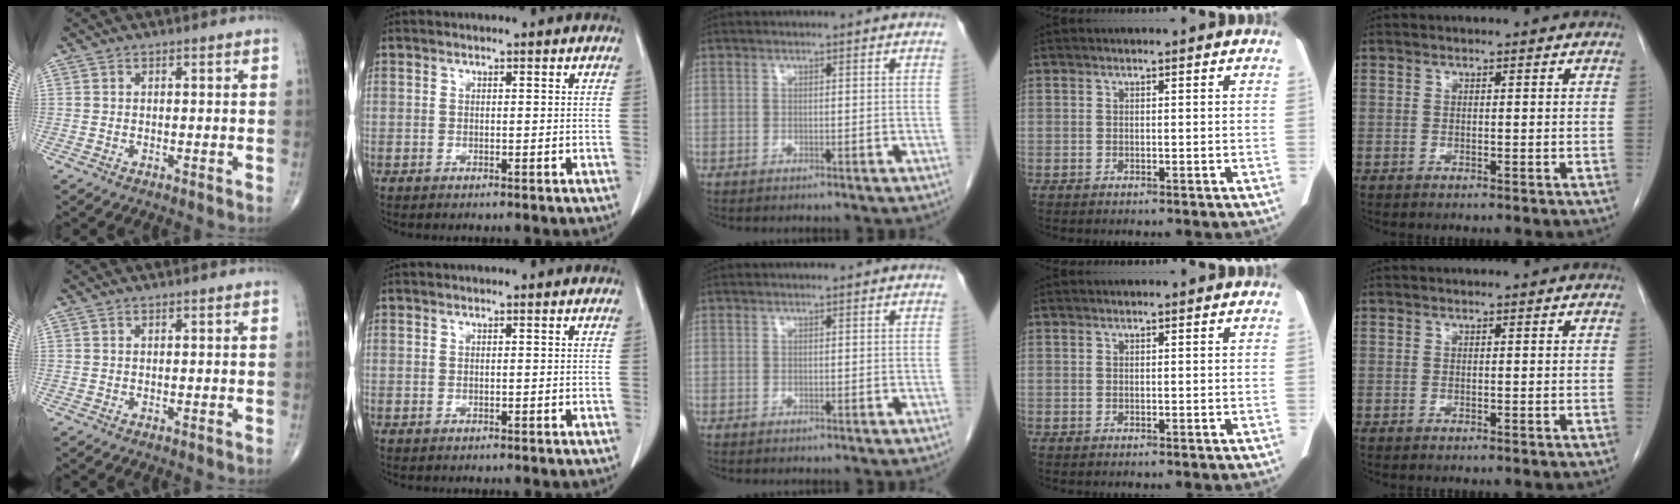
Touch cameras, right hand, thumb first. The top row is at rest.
{}